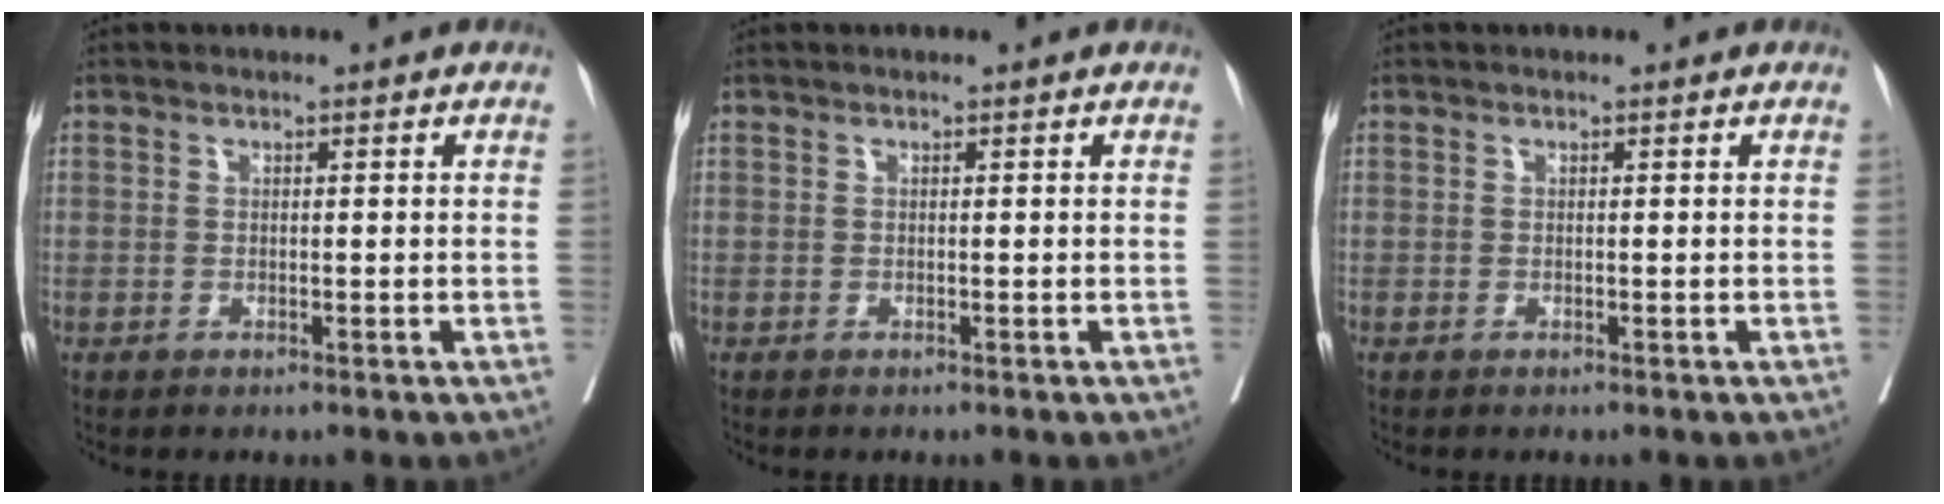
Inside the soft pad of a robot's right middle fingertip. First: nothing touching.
{"total": 0.0}
{"total": 0.0}